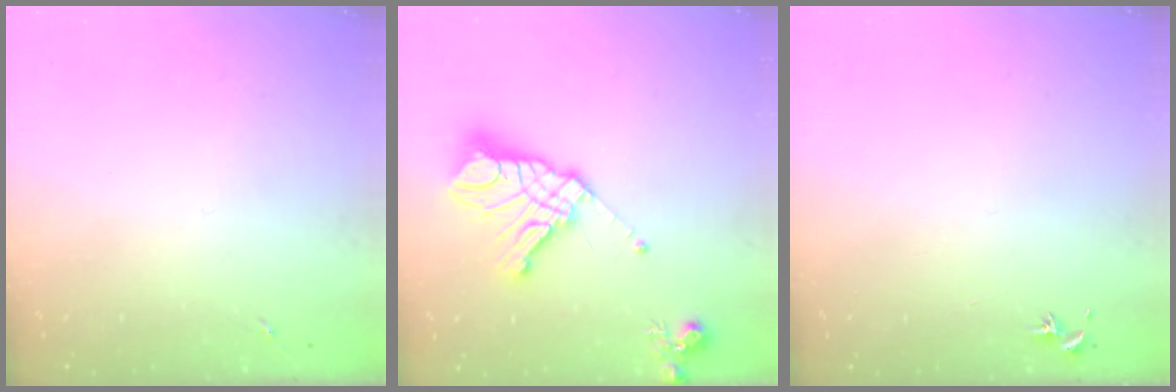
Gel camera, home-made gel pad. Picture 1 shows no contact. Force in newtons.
{"total": 18.0, "press": 17.9, "slide": 1.9}
{"total": 0.7, "press": 0.7, "slide": 0.3}